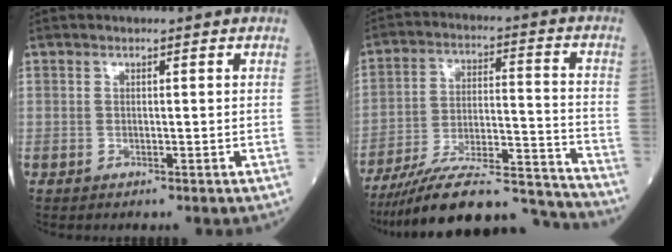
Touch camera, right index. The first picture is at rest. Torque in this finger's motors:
{"motor_torque": [1.07, -1.07, 0.21, 0.07]}